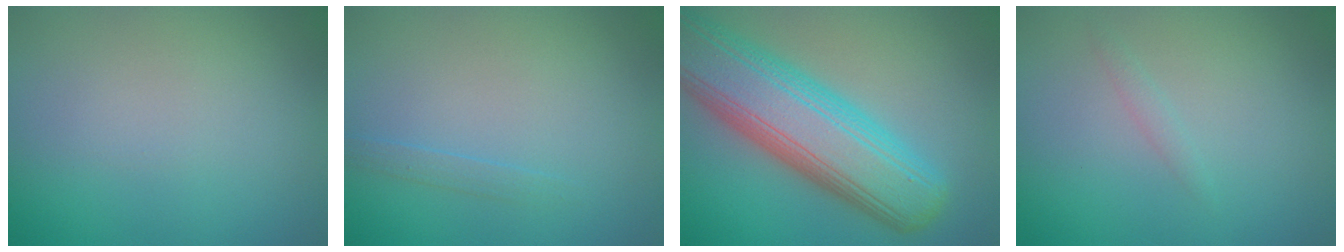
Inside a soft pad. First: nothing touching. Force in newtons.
{"total": 0.7, "press": 0.7, "slide": 0.1}
{"total": 10.8, "press": 10.8, "slide": 0.4}
{"total": 0.8, "press": 0.8, "slide": 0.1}